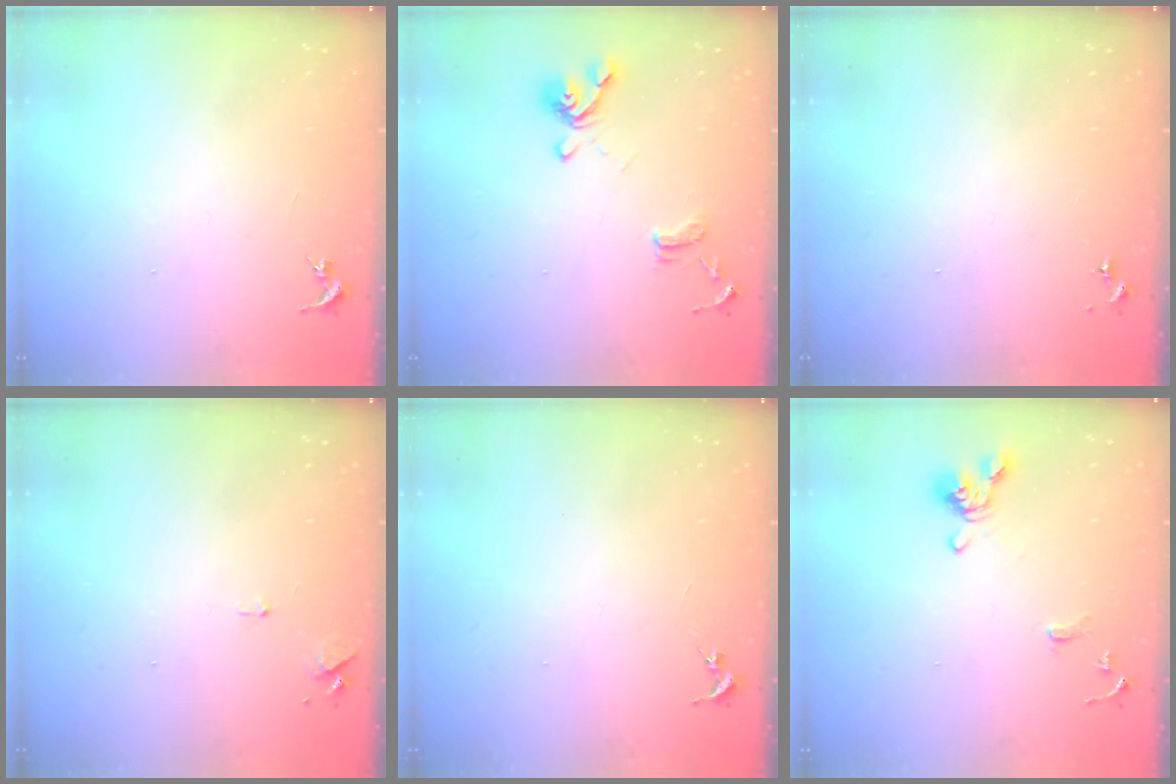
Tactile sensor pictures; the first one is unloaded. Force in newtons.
{"total": 13.1, "press": 13.0, "slide": 1.4}
{"total": 0.0}
{"total": 5.6, "press": 5.5, "slide": 0.8}
{"total": 0.0}
{"total": 11.3, "press": 11.2, "slide": 1.3}